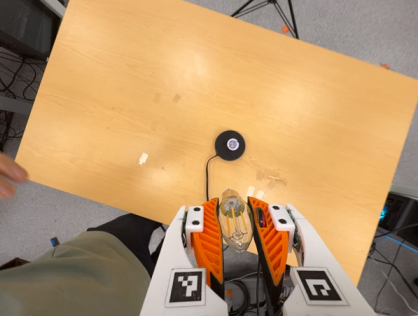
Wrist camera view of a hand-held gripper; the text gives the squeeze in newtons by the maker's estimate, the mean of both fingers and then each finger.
{"total": 19.9, "left": 21.7, "right": 18.0}